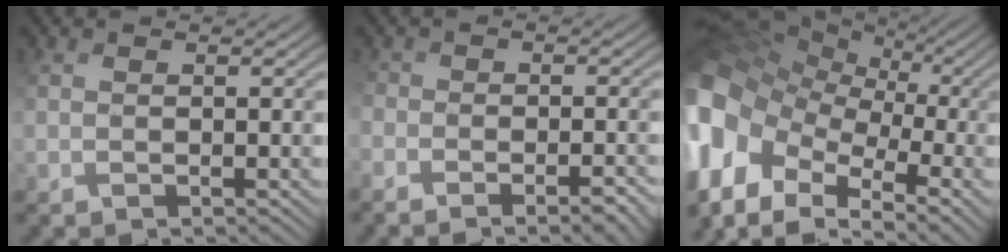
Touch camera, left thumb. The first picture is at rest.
{"total": 6.0, "force": [-4.0, 2.5, 3.7], "torque": [-0.056, -0.013, -0.045]}
{"total": 17.8, "force": [-3.2, 13.6, 11.1], "torque": [-0.294, -0.018, -0.043]}